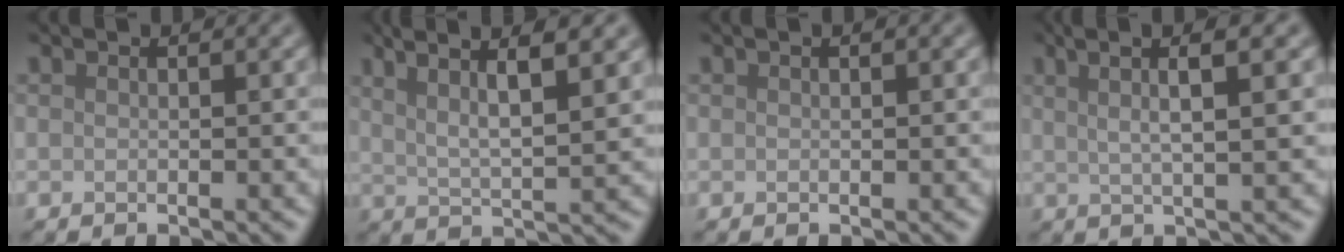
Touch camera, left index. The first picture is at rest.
{"total": 7.2, "force": [4.1, 1.7, 5.7], "torque": [-0.084, 0.022, 0.052]}
{"total": 0.5, "force": [0.2, 0.2, 0.5], "torque": [-0.005, 0.001, 0.003]}
{"total": 5.8, "force": [2.5, 1.2, 5.0], "torque": [-0.069, 0.013, 0.027]}